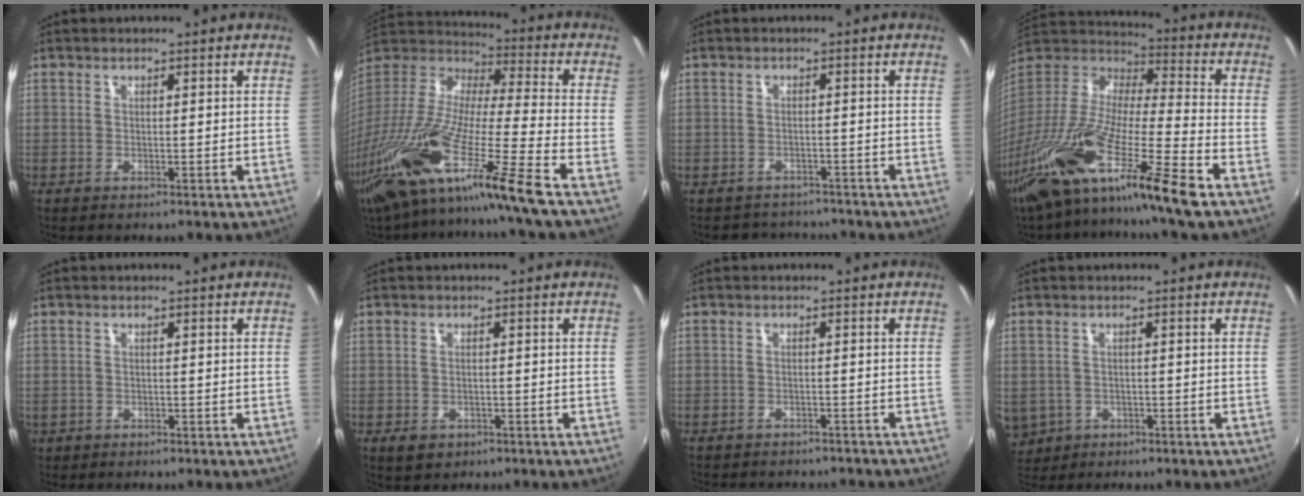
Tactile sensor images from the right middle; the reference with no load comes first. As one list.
[{"total": 26.7, "force": [-18.8, -0.6, 19.0], "torque": [-0.328, -0.072, -0.348]}, {"total": 4.8, "force": [-4.3, 2.2, 0.2], "torque": [-0.011, 0.008, -0.065]}, {"total": 23.8, "force": [-16.2, 1.1, 17.3], "torque": [-0.314, -0.044, -0.306]}, {"total": 1.4, "force": [-0.5, 1.2, 0.4], "torque": [-0.013, -0.003, -0.005]}, {"total": 2.7, "force": [-1.3, 2.1, 1.2], "torque": [-0.025, -0.005, -0.016]}, {"total": 6.9, "force": [-6.2, 2.1, 2.2], "torque": [-0.053, -0.018, -0.084]}, {"total": 7.0, "force": [-1.7, 6.1, 3.0], "torque": [-0.077, -0.012, -0.014]}]